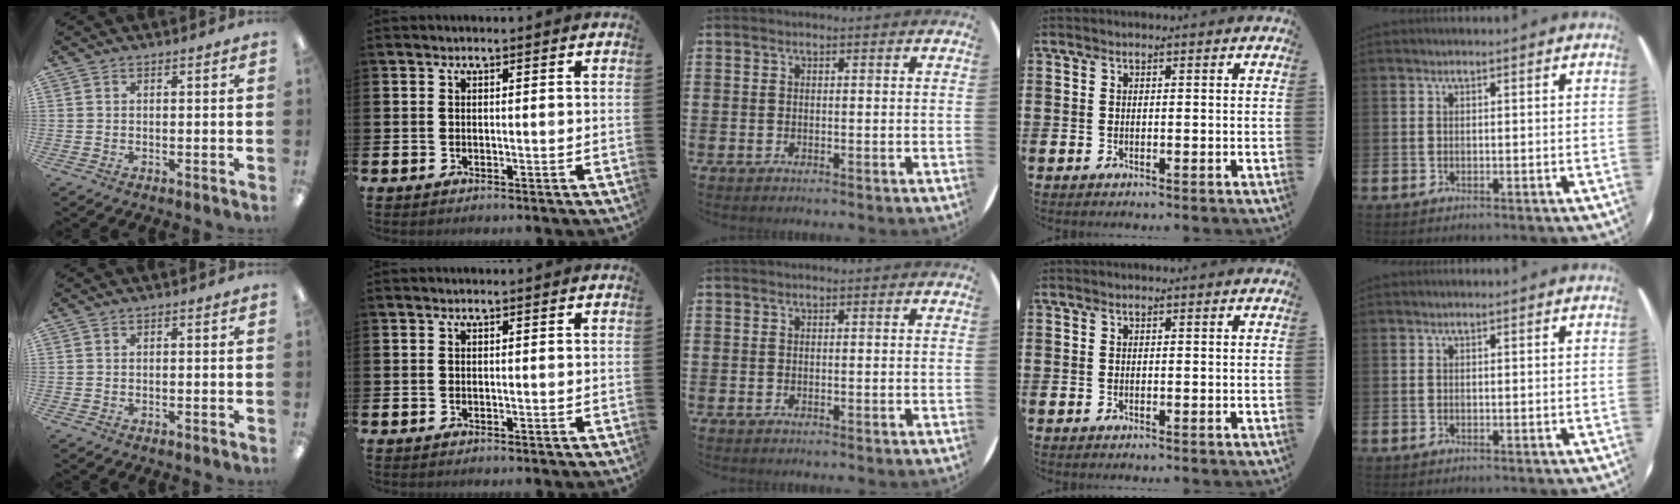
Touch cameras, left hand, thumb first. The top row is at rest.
{}